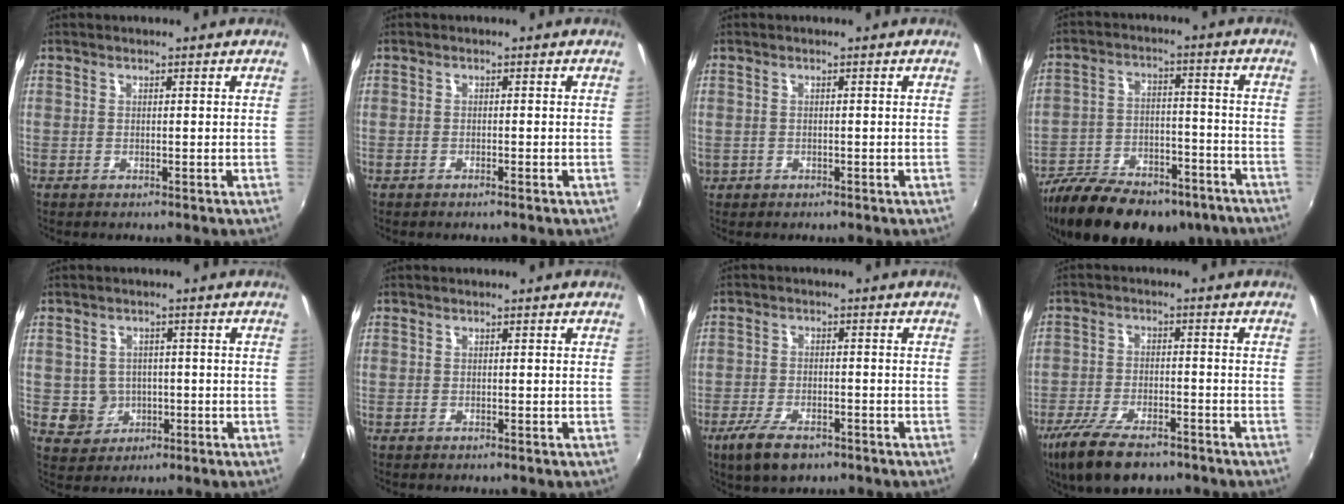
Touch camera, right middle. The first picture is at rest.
{"total": 0.7, "force": [-0.6, 0.1, 0.3], "torque": [-0.007, -0.002, -0.012]}
{"total": 1.8, "force": [-0.5, 1.6, 0.7], "torque": [-0.016, -0.001, -0.004]}
{"total": 25.0, "force": [-18.7, 10.7, 12.6], "torque": [-0.248, -0.016, -0.268]}
{"total": 4.8, "force": [-0.7, 4.7, 0.8], "torque": [-0.025, 0.009, 0.001]}
{"total": 0.0}
{"total": 7.7, "force": [-5.1, 3.2, 4.8], "torque": [-0.120, -0.018, -0.090]}
{"total": 12.8, "force": [-9.2, 4.7, 7.5], "torque": [-0.172, -0.030, -0.161]}